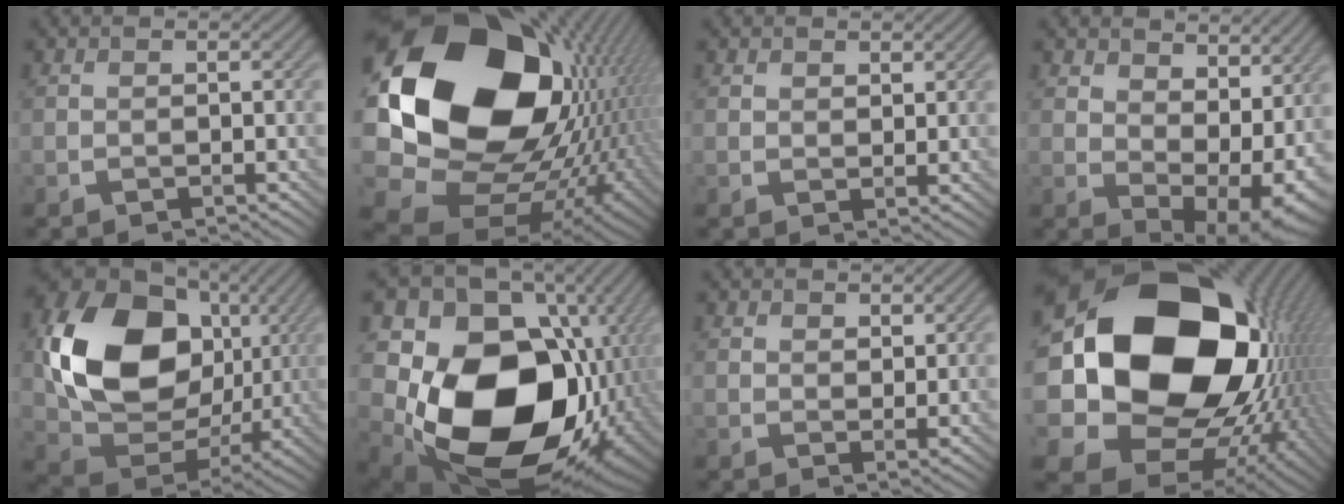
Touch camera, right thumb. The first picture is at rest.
{"total": 23.2, "force": [5.1, 17.2, 14.8], "torque": [-0.328, -0.037, 0.129]}
{"total": 1.6, "force": [1.2, 0.9, 0.7], "torque": [-0.011, -0.004, 0.023]}
{"total": 10.4, "force": [4.4, 6.3, 7.0], "torque": [-0.111, -0.020, 0.090]}
{"total": 18.1, "force": [3.7, 13.8, 11.1], "torque": [-0.239, -0.007, 0.077]}
{"total": 20.1, "force": [-1.4, 15.6, 12.5], "torque": [-0.249, -0.067, 0.015]}
{"total": 2.6, "force": [1.7, 1.4, 1.3], "torque": [-0.024, -0.008, 0.034]}
{"total": 24.2, "force": [3.2, 18.6, 15.2], "torque": [-0.332, -0.067, 0.087]}